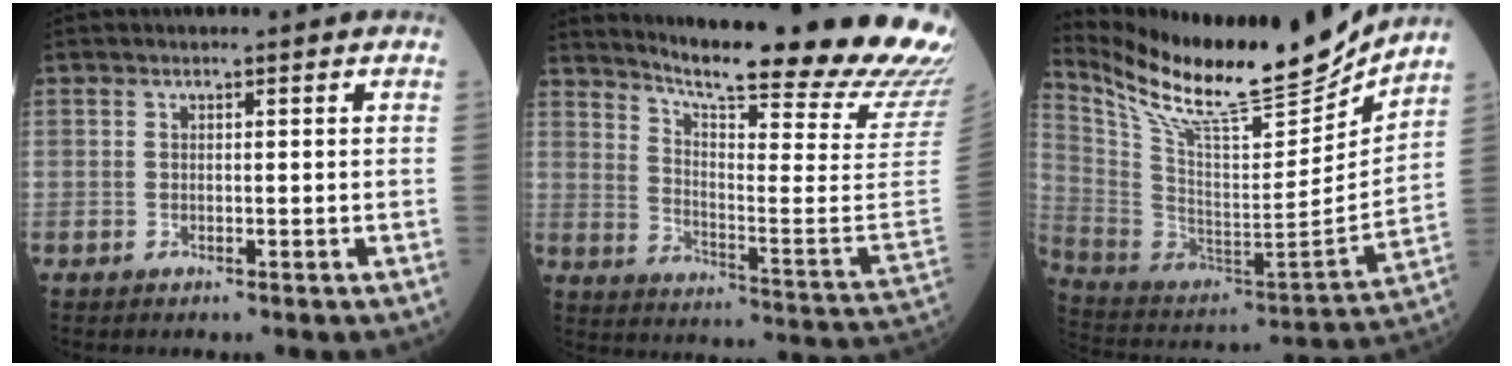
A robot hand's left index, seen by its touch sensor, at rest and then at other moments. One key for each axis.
{"total": 29.5, "fx": 25.4, "fy": 0.8, "fz": 15.0, "tx": -0.228, "ty": -0.113, "tz": 0.324}
{"total": 22.7, "fx": 20.1, "fy": 2.1, "fz": 10.3, "tx": -0.208, "ty": -0.052, "tz": 0.340}